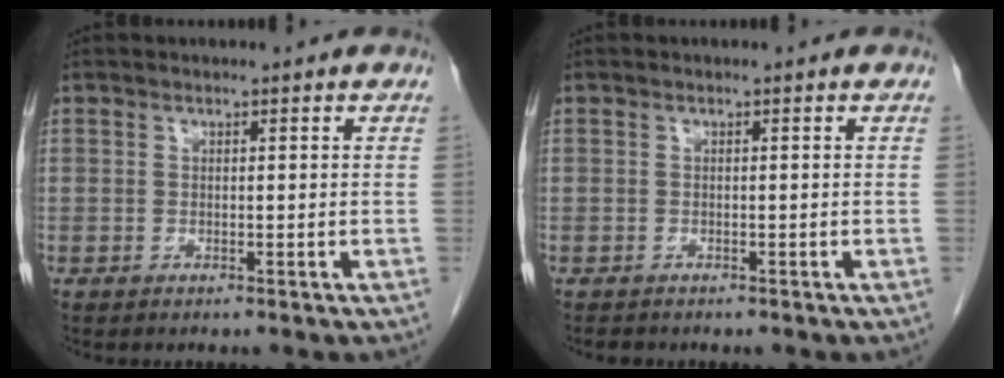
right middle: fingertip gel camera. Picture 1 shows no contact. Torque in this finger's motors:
{"motor_torque": [0.03, 0.00, -0.01, 0.00]}